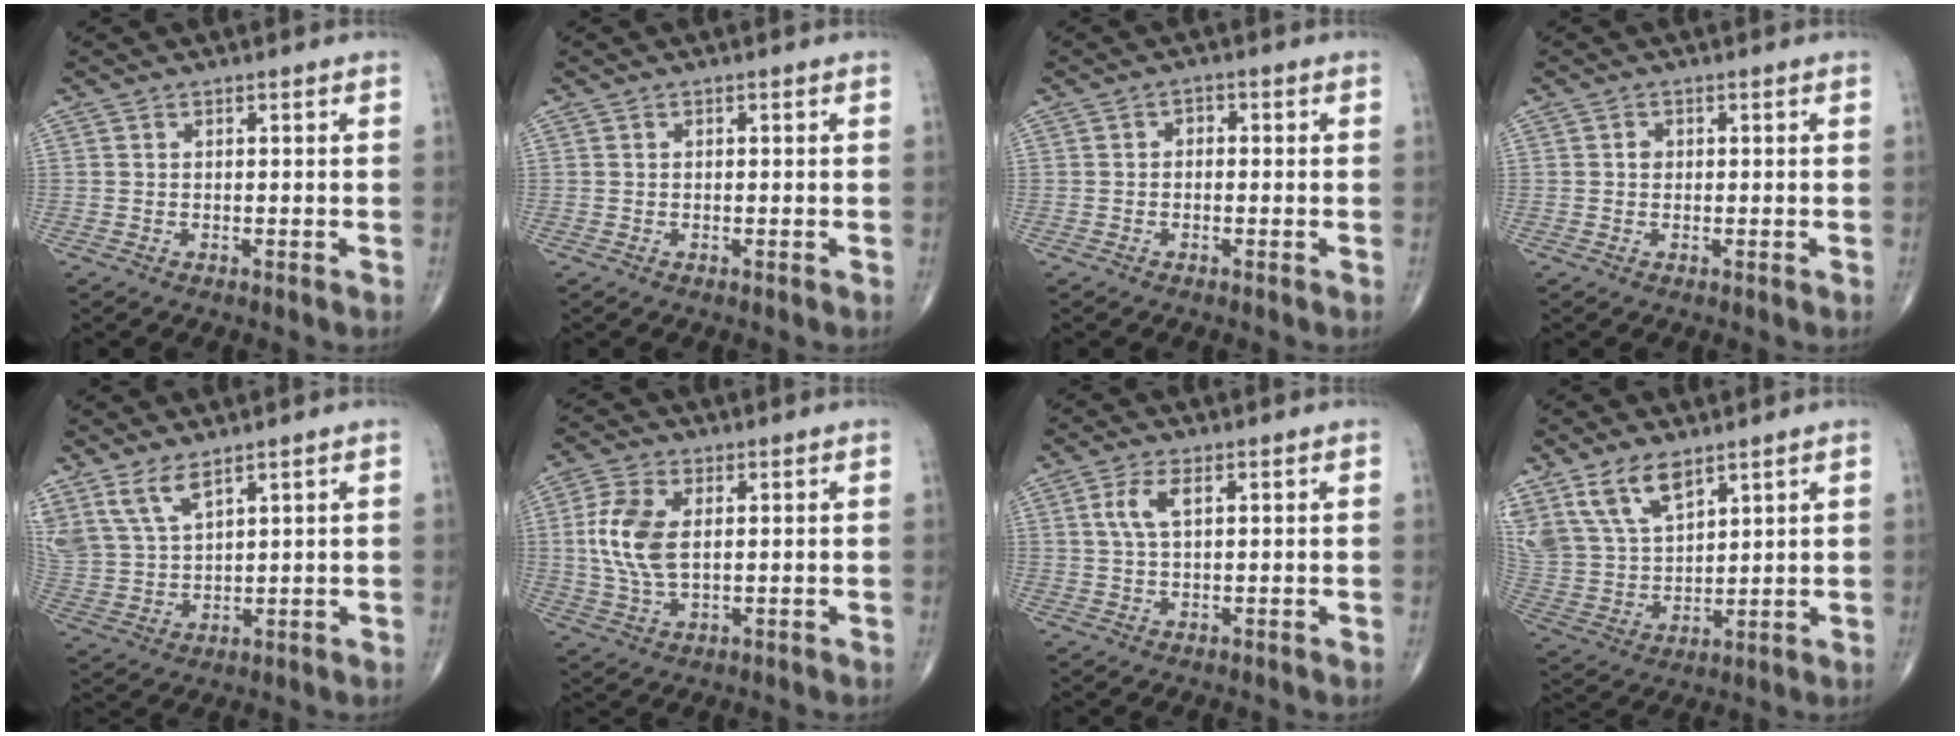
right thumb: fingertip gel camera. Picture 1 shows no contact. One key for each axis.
{"total": 0.0}
{"total": 1.6, "fx": -0.1, "fy": 1.2, "fz": 1.1, "tx": -0.004, "ty": 0.008, "tz": -0.009}
{"total": 1.1, "fx": 0.1, "fy": 1.0, "fz": 0.5, "tx": -0.003, "ty": 0.003, "tz": -0.001}
{"total": 8.3, "fx": 5.8, "fy": 3.3, "fz": 4.9, "tx": -0.100, "ty": -0.021, "tz": 0.134}
{"total": 9.7, "fx": 1.3, "fy": 5.3, "fz": 8.0, "tx": -0.181, "ty": -0.002, "tz": 0.028}
{"total": 4.3, "fx": 1.4, "fy": 1.8, "fz": 3.7, "tx": -0.083, "ty": 0.006, "tz": 0.028}
{"total": 13.4, "fx": 8.6, "fy": 6.7, "fz": 7.8, "tx": -0.138, "ty": -0.028, "tz": 0.187}